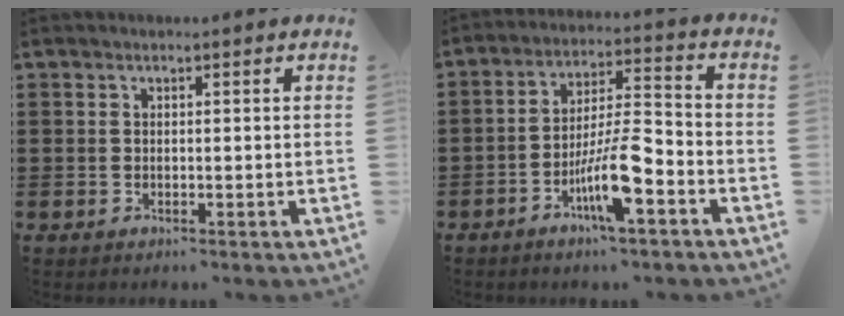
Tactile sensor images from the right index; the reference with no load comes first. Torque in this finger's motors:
{"motor_torque": [1.46, 0.68, 0.80, 0.11]}